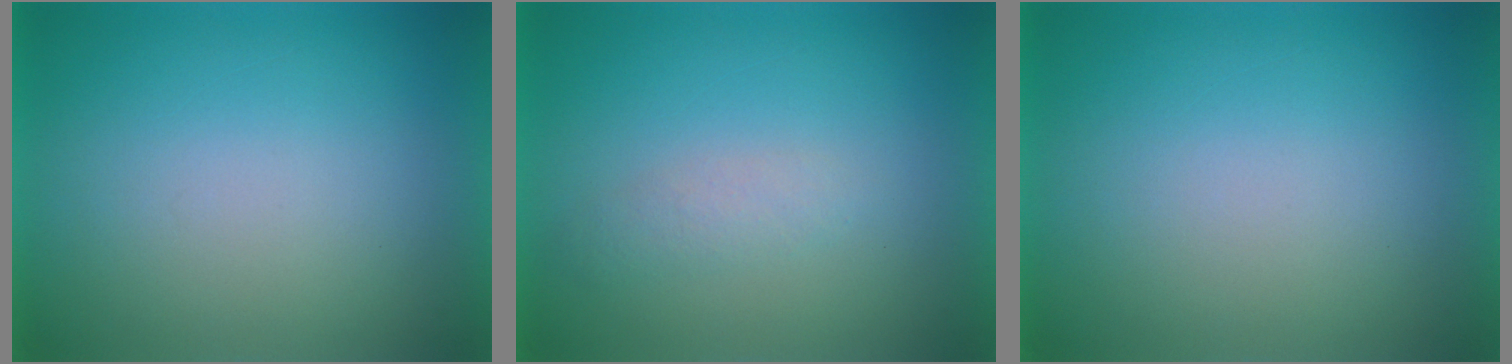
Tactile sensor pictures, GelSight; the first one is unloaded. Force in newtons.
{"total": 1.9}
{"total": 0.0}